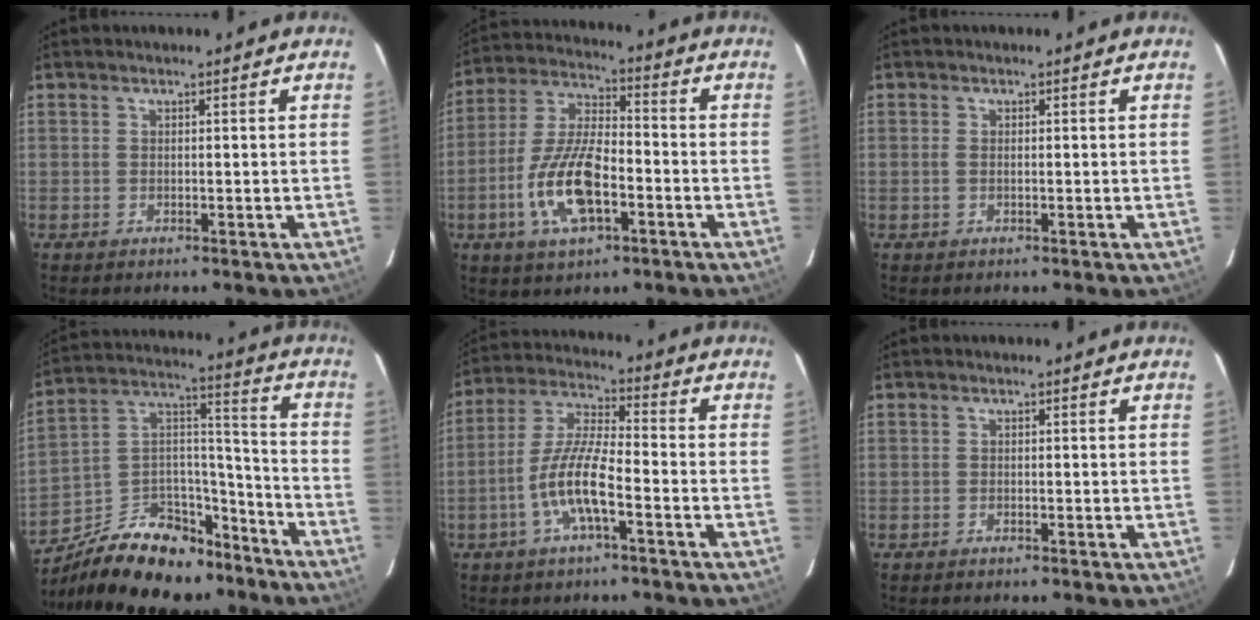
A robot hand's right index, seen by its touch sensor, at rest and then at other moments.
{"total": 14.1, "force": [-5.0, 5.6, 11.9], "torque": [-0.254, -0.003, -0.093]}
{"total": 1.0, "force": [-0.1, 0.5, 0.8], "torque": [-0.018, 0.000, -0.003]}
{"total": 20.5, "force": [-14.3, 11.0, 9.9], "torque": [-0.201, 0.062, -0.212]}
{"total": 9.8, "force": [-4.1, 1.9, 8.7], "torque": [-0.187, 0.004, -0.081]}
{"total": 0.6, "force": [-0.5, 0.2, 0.1], "torque": [-0.003, 0.000, -0.011]}